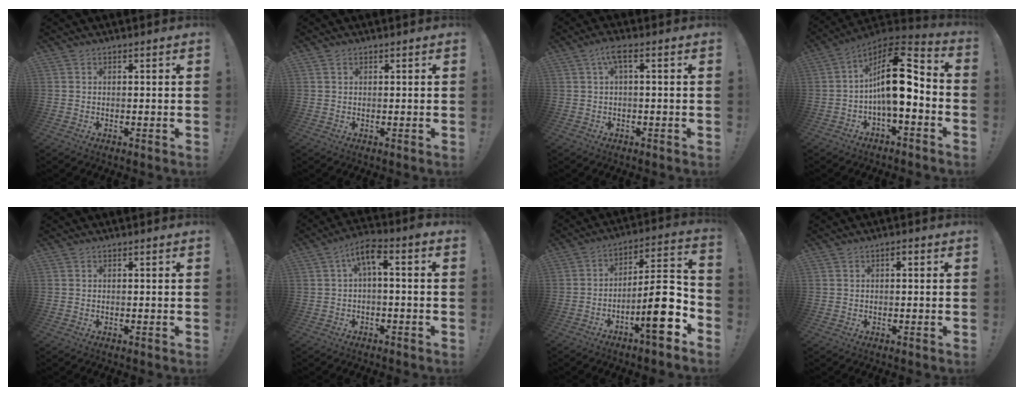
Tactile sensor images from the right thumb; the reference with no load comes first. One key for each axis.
{"total": 0.6, "fx": 0.4, "fy": 0.4, "fz": 0.2, "tx": 0.001, "ty": -0.001, "tz": 0.007}
{"total": 4.3, "fx": 0.8, "fy": 0.8, "fz": 4.2, "tx": -0.081, "ty": 0.003, "tz": 0.013}
{"total": 16.9, "fx": -0.3, "fy": 7.0, "fz": 15.4, "tx": -0.250, "ty": 0.004, "tz": -0.003}
{"total": 0.0}
{"total": 6.7, "fx": 0.2, "fy": 2.4, "fz": 6.2, "tx": -0.098, "ty": 0.005, "tz": 0.002}
{"total": 16.5, "fx": -6.9, "fy": 4.2, "fz": 14.4, "tx": -0.203, "ty": 0.035, "tz": -0.111}
{"total": 0.9, "fx": -0.1, "fy": 0.5, "fz": 0.8, "tx": -0.010, "ty": 0.003, "tz": -0.004}